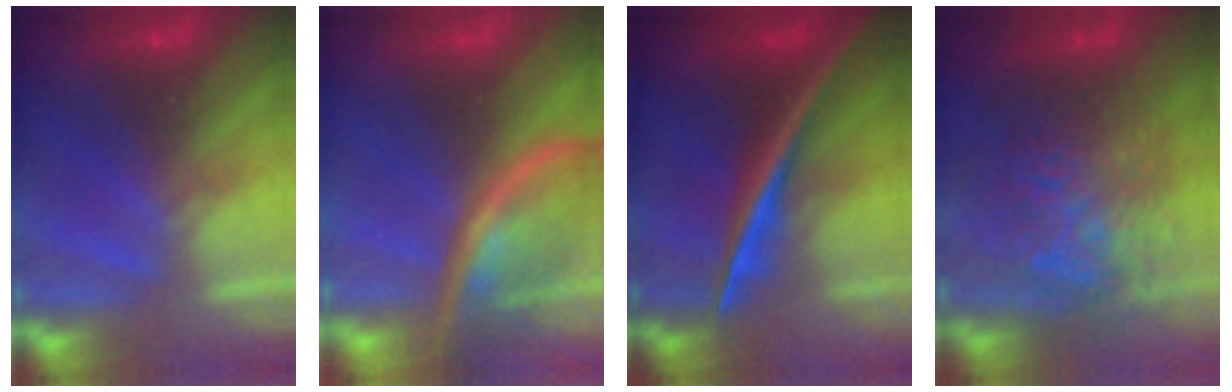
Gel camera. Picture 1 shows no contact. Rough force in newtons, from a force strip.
{"total": 2.7}
{"total": 2.6}
{"total": 13.2}